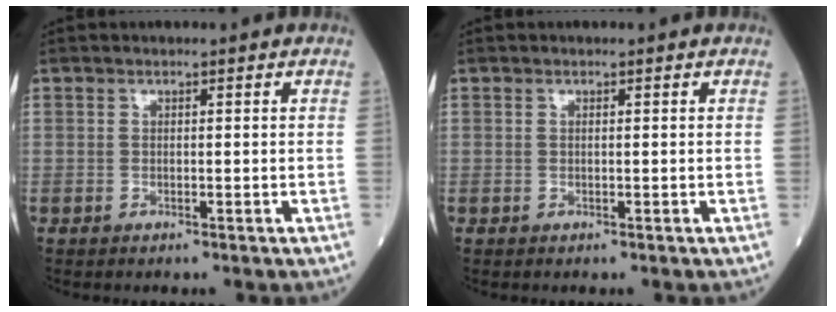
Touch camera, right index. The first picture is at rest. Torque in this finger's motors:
{"motor_torque": [0.06, -0.14, 0.05, 0.01]}